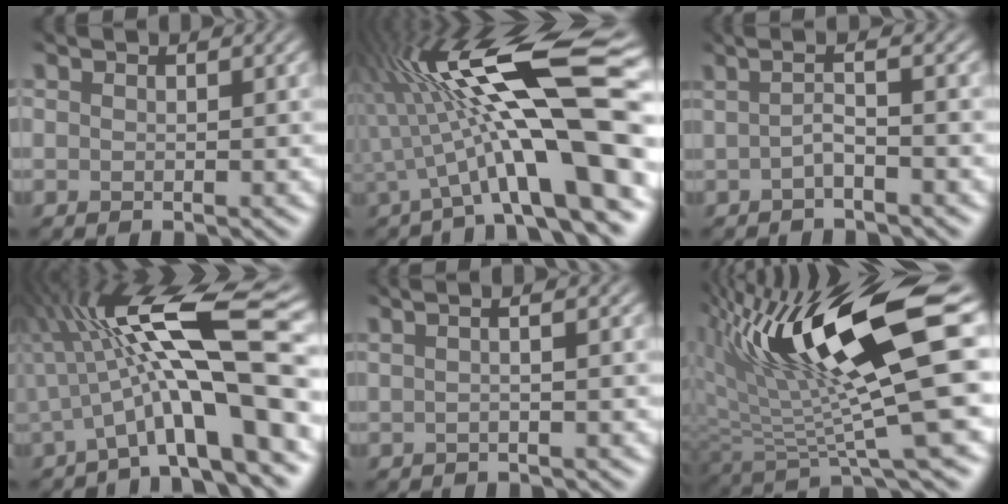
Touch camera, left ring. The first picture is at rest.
{"total": 13.5, "force": [-1.2, 2.6, 13.2], "torque": [-0.215, 0.029, -0.024]}
{"total": 2.4, "force": [-0.9, 0.3, 2.2], "torque": [-0.030, 0.002, -0.028]}
{"total": 10.8, "force": [-1.1, 2.3, 10.6], "torque": [-0.167, 0.016, -0.026]}
{"total": 4.6, "force": [2.2, 2.0, 3.5], "torque": [-0.016, 0.044, -0.011]}
{"total": 12.2, "force": [3.2, 2.5, 11.5], "torque": [-0.191, -0.008, 0.058]}